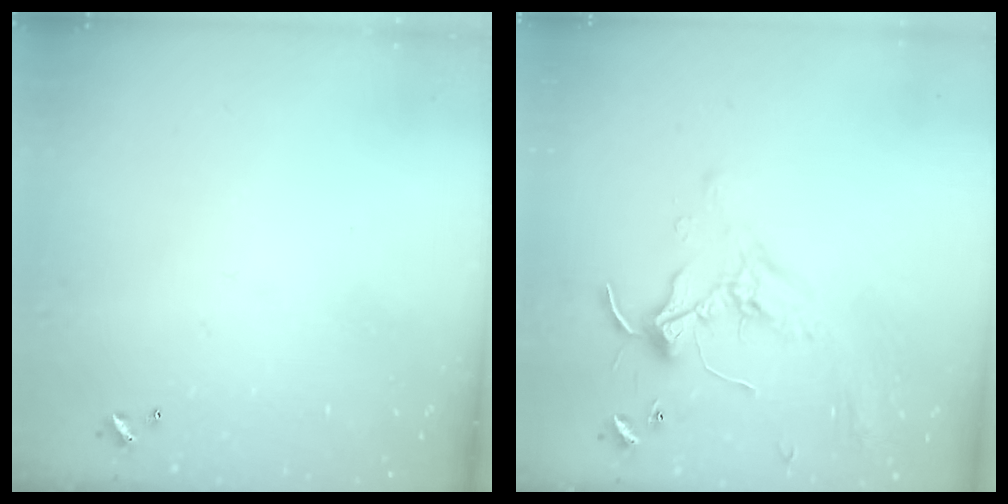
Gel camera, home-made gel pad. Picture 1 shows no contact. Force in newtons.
{"total": 1.7, "press": 1.6, "slide": 0.2}